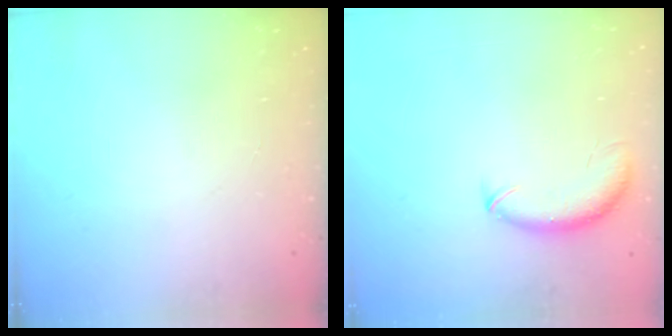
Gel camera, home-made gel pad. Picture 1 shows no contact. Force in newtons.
{"total": 8.7, "press": 8.6, "slide": 1.6}